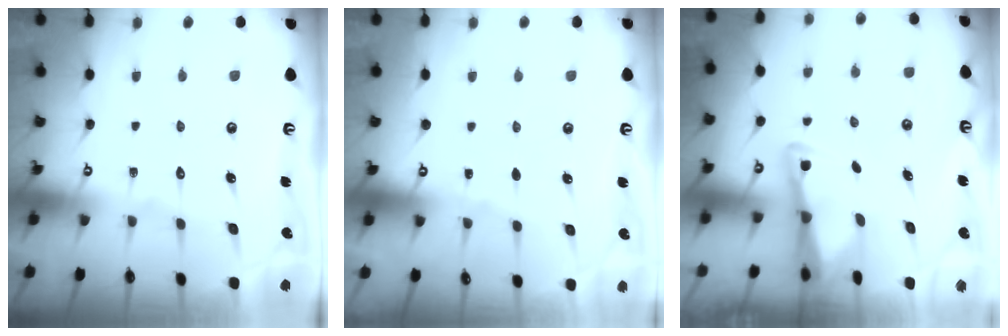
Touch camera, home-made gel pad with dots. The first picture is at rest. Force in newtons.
{"total": 1.8, "press": 1.7, "slide": 0.3}
{"total": 3.0, "press": 3.0, "slide": 0.3}